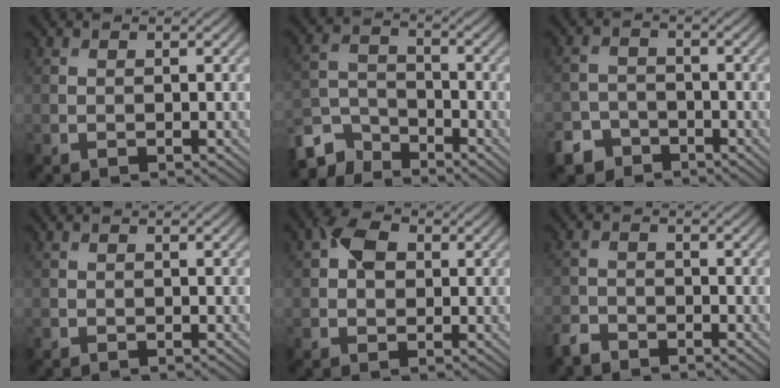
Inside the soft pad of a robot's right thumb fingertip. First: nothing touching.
{"total": 6.2, "force": [-5.2, 2.8, 1.9], "torque": [-0.043, -0.008, -0.119]}
{"total": 4.2, "force": [-3.2, 2.5, 0.9], "torque": [-0.020, -0.003, -0.063]}
{"total": 0.0}
{"total": 4.1, "force": [1.0, 3.0, 2.6], "torque": [-0.048, 0.008, 0.007]}
{"total": 2.4, "force": [-2.2, 0.8, 0.6], "torque": [-0.014, -0.005, -0.053]}